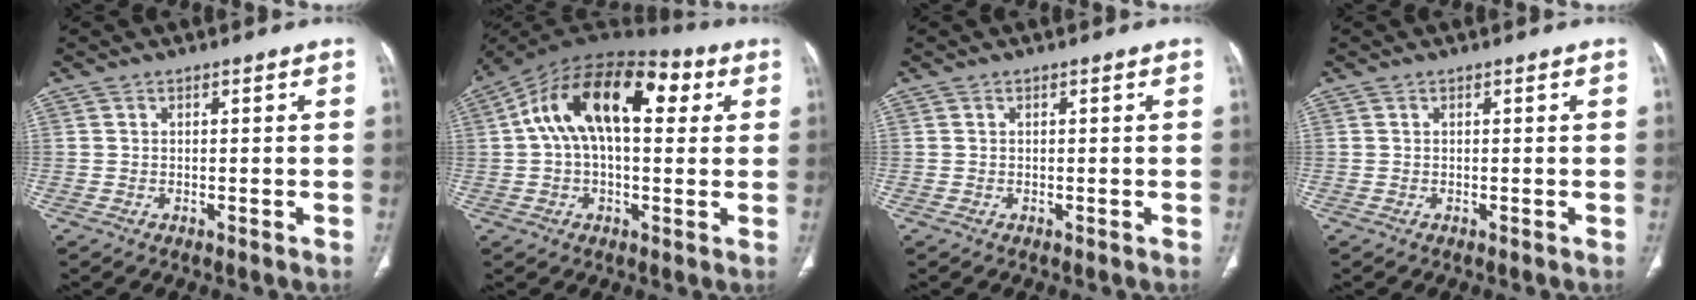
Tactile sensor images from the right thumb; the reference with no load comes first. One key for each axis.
{"total": 20.0, "fx": 5.2, "fy": 10.8, "fz": 16.0, "tx": -0.252, "ty": 0.045, "tz": 0.074}
{"total": 0.0}
{"total": 0.0}